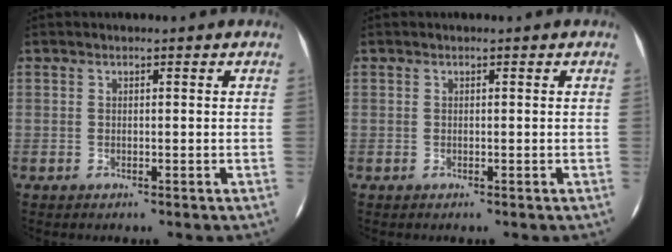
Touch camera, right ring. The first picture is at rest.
{"total": 0.0}